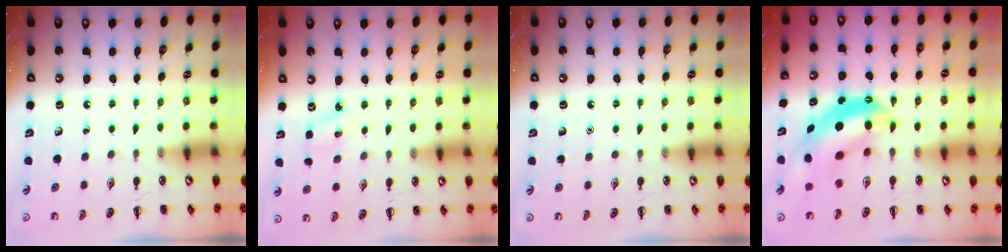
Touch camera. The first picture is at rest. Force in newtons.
{"total": 3.7, "press": 3.6, "slide": 0.9}
{"total": 1.6, "press": 1.6, "slide": 0.1}
{"total": 8.8, "press": 8.6, "slide": 2.2}